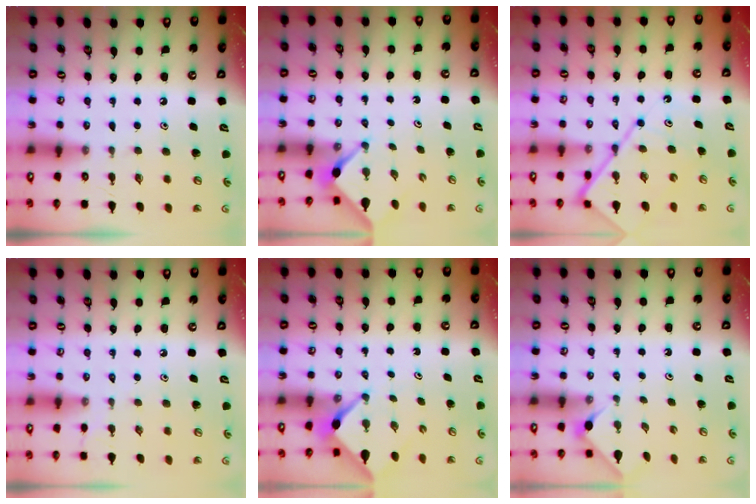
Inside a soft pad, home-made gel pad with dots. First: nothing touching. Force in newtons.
{"total": 3.0, "press": 3.0, "slide": 0.4}
{"total": 10.4, "press": 10.3, "slide": 1.0}
{"total": 1.1, "press": 1.1, "slide": 0.3}
{"total": 2.6, "press": 2.6, "slide": 0.3}
{"total": 1.9, "press": 1.8, "slide": 0.4}